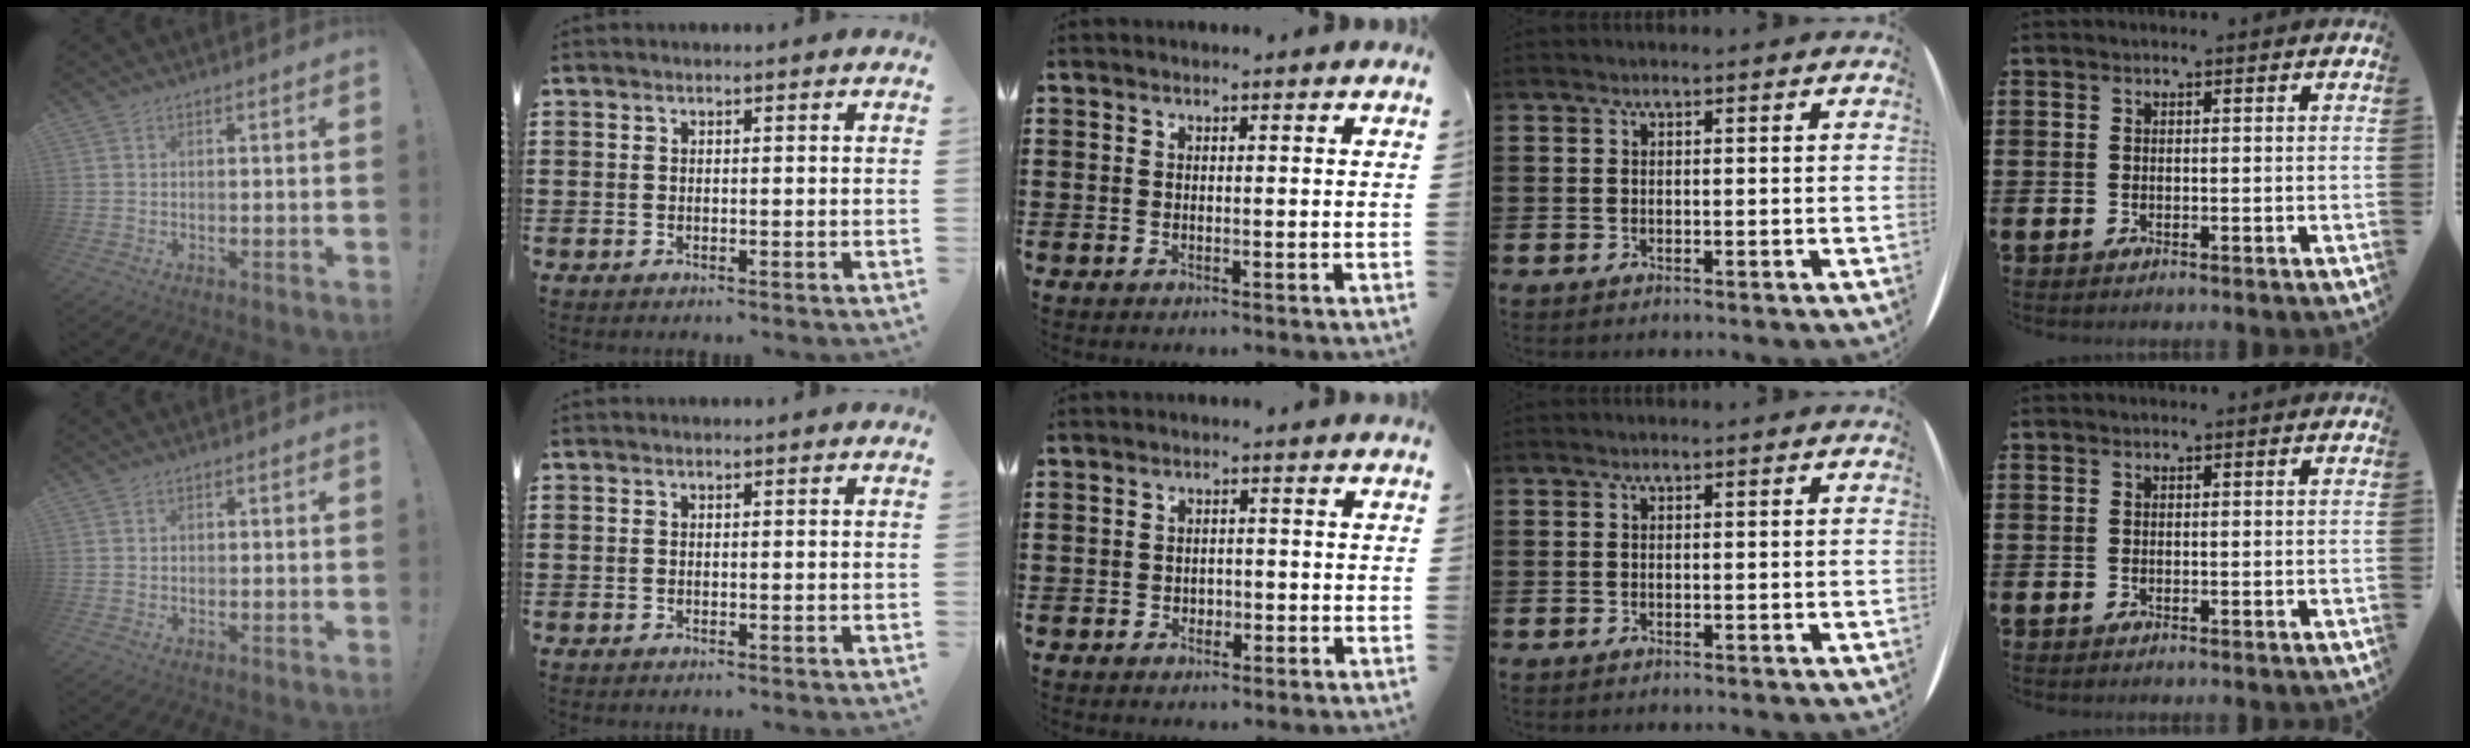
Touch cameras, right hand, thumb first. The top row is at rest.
{"thumb": {"total": 0.8, "force": [0.1, 0.7, 0.3], "torque": [-0.004, 0.002, 0.002]}, "middle": {"total": 1.5, "force": [-1.0, 1.0, 0.4], "torque": [-0.013, 0.001, -0.023]}}